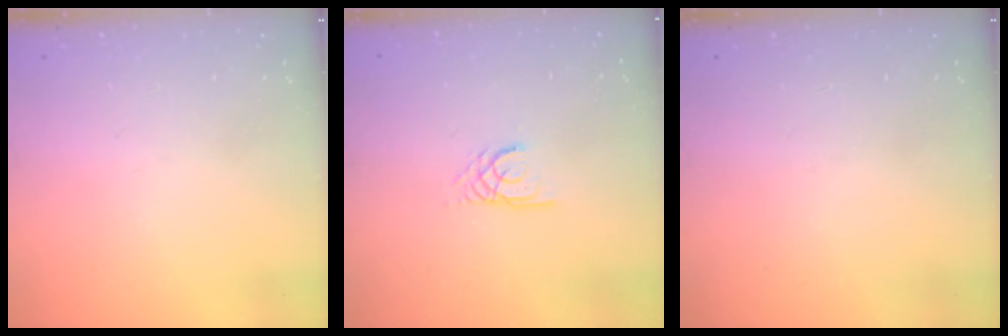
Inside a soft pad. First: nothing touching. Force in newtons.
{"total": 2.4, "press": 2.4, "slide": 0.2}
{"total": 0.0}